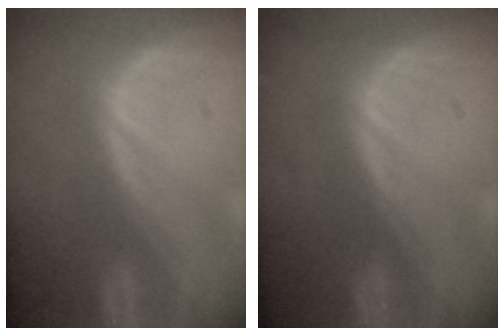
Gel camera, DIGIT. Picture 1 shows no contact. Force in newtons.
{"total": 0.0}